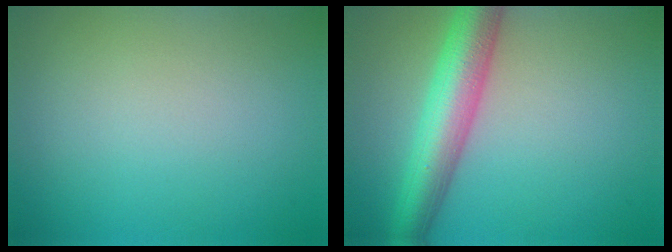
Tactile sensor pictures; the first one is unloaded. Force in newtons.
{"total": 6.5, "press": 6.5, "slide": 0.1}